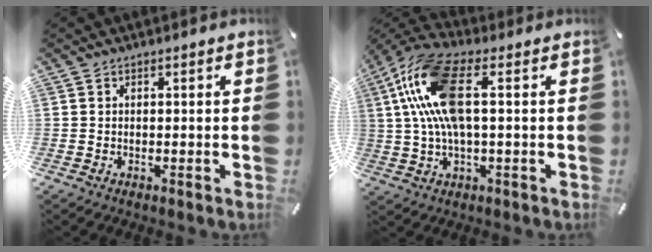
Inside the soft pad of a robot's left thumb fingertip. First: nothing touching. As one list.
[{"total": 14.5, "force": [2.5, 5.8, 13.0], "torque": [-0.275, -0.009, 0.044]}]